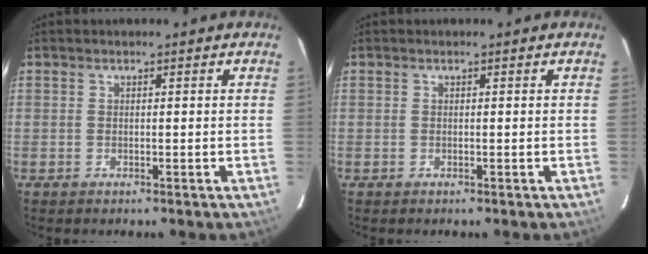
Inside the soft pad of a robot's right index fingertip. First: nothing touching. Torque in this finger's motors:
{"motor_torque": [0.00, 0.00, 0.03, 0.00]}